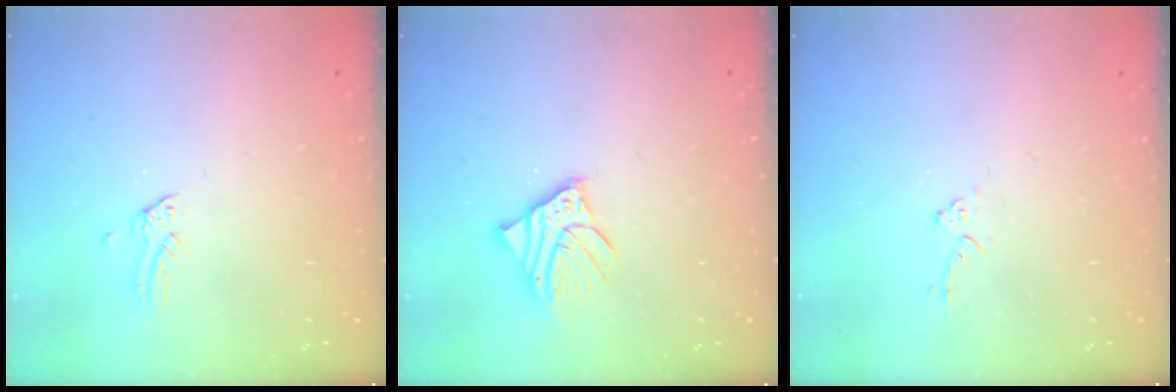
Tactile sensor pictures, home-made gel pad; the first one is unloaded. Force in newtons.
{"total": 7.0, "press": 6.9, "slide": 0.8}
{"total": 4.0, "press": 4.0, "slide": 0.4}